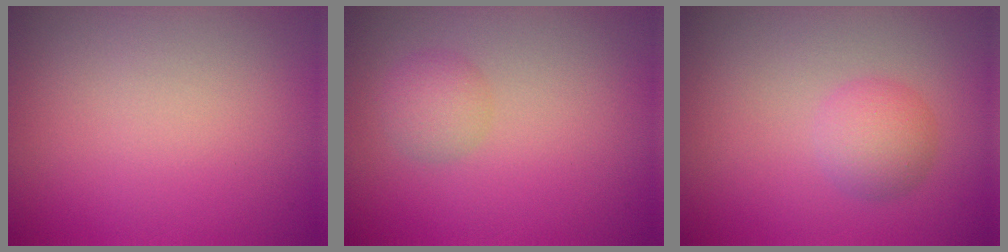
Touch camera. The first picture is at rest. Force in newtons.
{"total": 1.6, "press": 1.6, "slide": 0.2}
{"total": 2.4, "press": 2.4, "slide": 0.1}